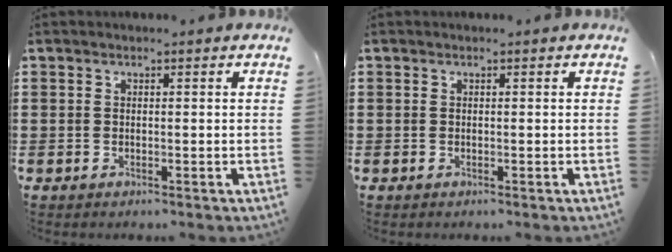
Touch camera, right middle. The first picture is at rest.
{"total": 0.0}